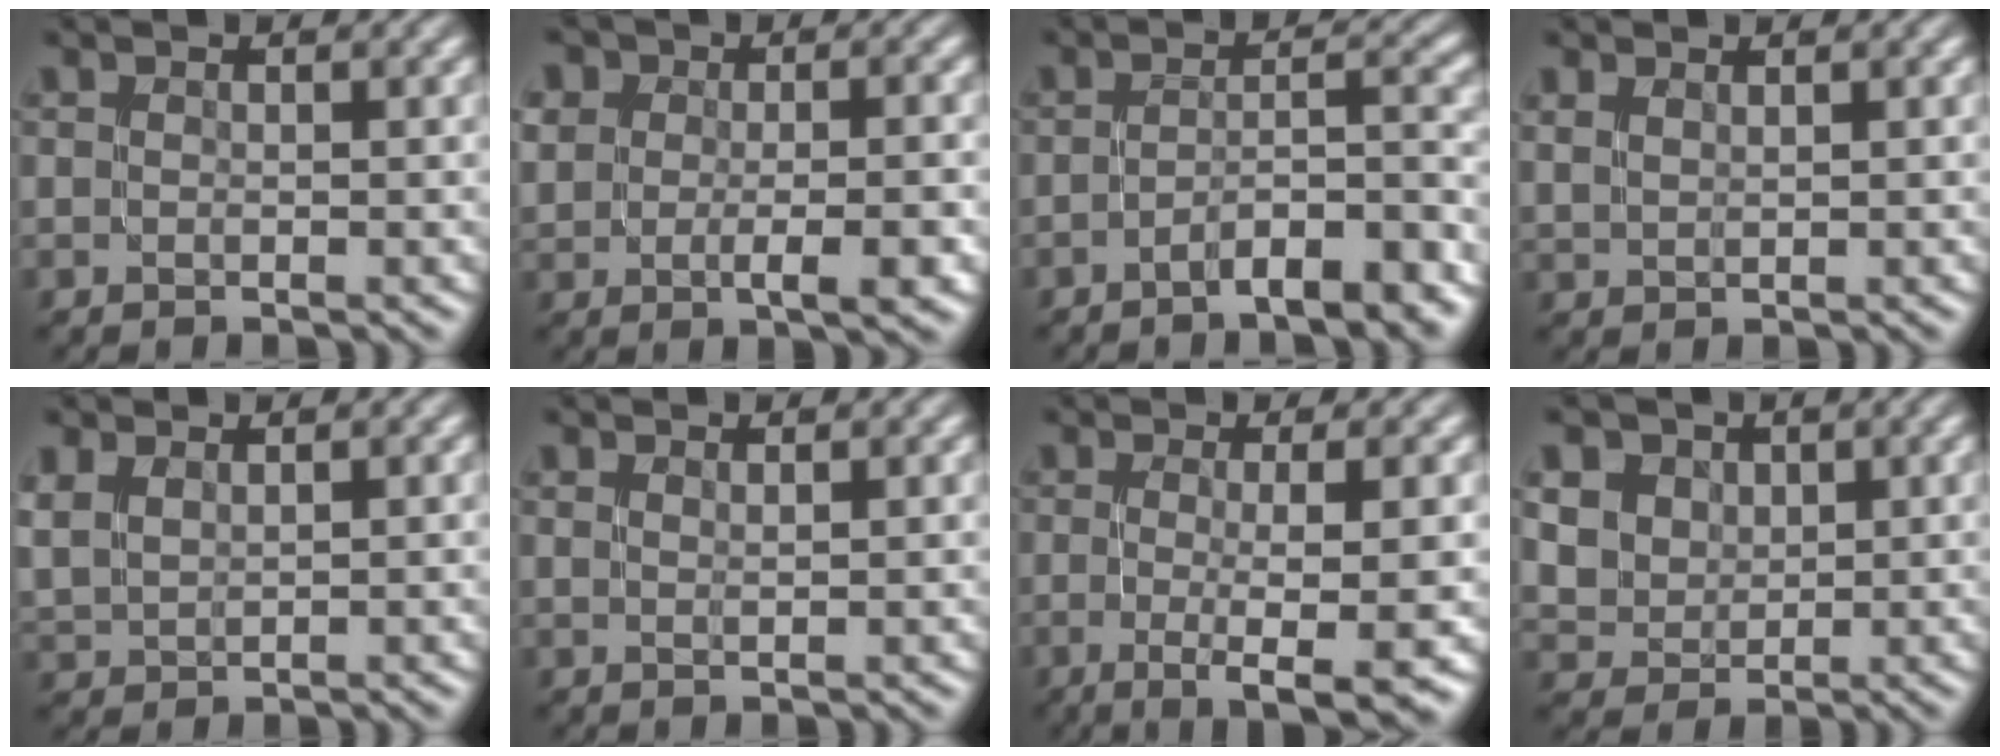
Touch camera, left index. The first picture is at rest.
{"total": 6.5, "force": [-0.5, 4.1, 5.0], "torque": [-0.055, 0.006, -0.007]}
{"total": 6.9, "force": [-4.5, 1.5, 5.0], "torque": [-0.067, 0.015, -0.071]}
{"total": 1.2, "force": [1.0, 0.3, 0.5], "torque": [-0.018, 0.001, 0.026]}
{"total": 2.4, "force": [1.5, 1.3, 1.3], "torque": [-0.042, 0.005, 0.042]}
{"total": 0.7, "force": [0.6, -0.1, 0.3], "torque": [-0.007, 0.003, 0.013]}
{"total": 5.6, "force": [-1.0, 0.8, 5.5], "torque": [-0.086, -0.007, -0.014]}
{"total": 7.7, "force": [3.5, 6.0, 3.3], "torque": [-0.084, 0.023, 0.054]}